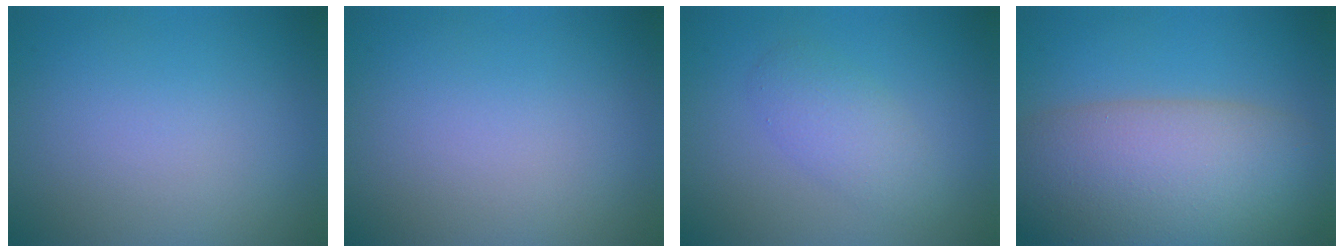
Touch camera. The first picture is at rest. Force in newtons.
{"total": 0.0}
{"total": 2.6, "press": 2.6, "slide": 0.2}
{"total": 11.7, "press": 11.7, "slide": 0.7}